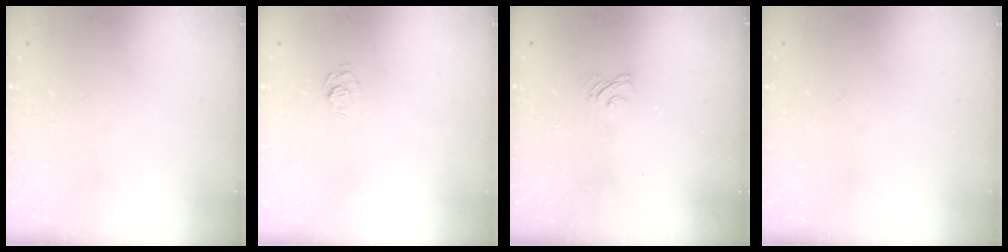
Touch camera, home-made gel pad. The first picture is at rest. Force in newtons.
{"total": 8.2, "press": 8.0, "slide": 1.4}
{"total": 2.9, "press": 2.6, "slide": 1.2}
{"total": 0.0}